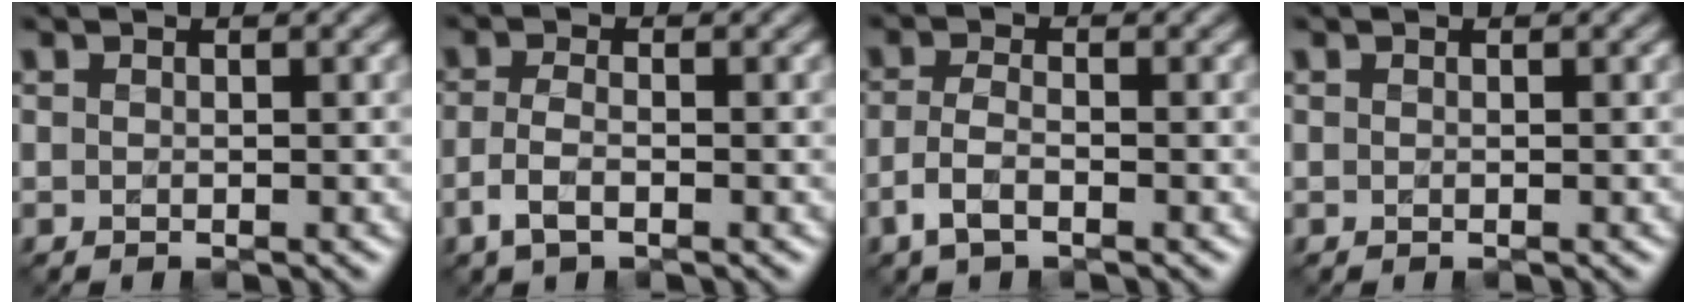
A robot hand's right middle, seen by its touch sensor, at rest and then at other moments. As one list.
[{"total": 2.5, "force": [-1.1, 1.0, 2.0], "torque": [-0.048, -0.002, -0.027]}, {"total": 2.7, "force": [-1.4, 1.1, 2.0], "torque": [-0.048, 0.000, -0.034]}, {"total": 0.0}]